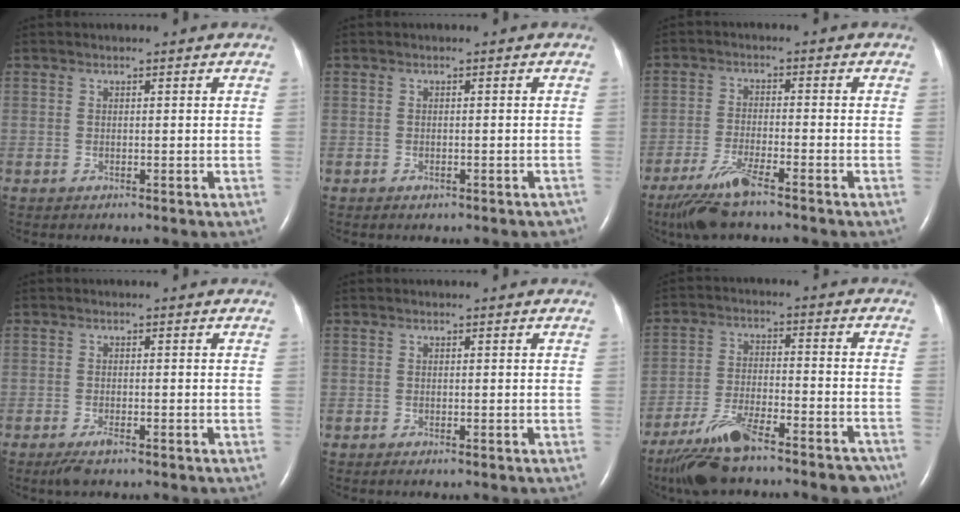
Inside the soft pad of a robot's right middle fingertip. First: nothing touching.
{"total": 2.6, "force": [-2.0, 1.1, 1.2], "torque": [-0.006, 0.000, -0.022]}
{"total": 7.0, "force": [-5.2, 0.3, 4.7], "torque": [-0.104, -0.022, -0.100]}
{"total": 2.4, "force": [-1.6, 0.4, 1.6], "torque": [-0.041, -0.006, -0.029]}
{"total": 0.0}
{"total": 15.2, "force": [-12.1, 3.2, 8.5], "torque": [-0.126, 0.003, -0.199]}